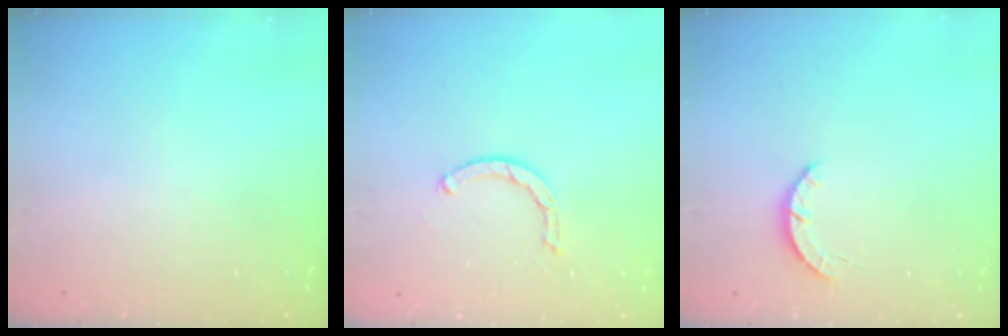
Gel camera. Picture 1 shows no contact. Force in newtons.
{"total": 2.5, "press": 2.5, "slide": 0.1}
{"total": 2.8, "press": 2.8, "slide": 0.4}